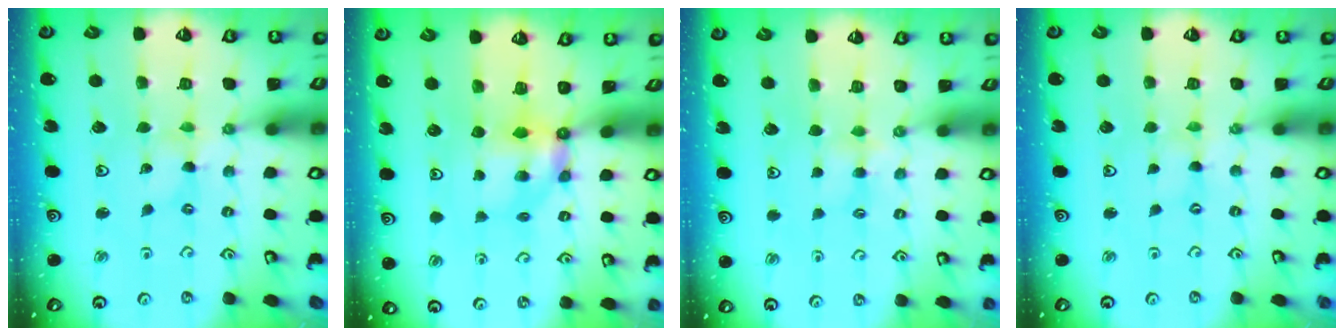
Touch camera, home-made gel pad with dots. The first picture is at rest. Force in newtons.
{"total": 5.5, "press": 5.5, "slide": 0.2}
{"total": 4.0, "press": 4.0, "slide": 0.5}
{"total": 0.0}